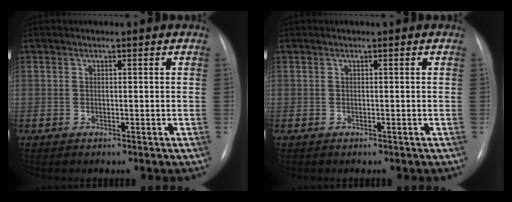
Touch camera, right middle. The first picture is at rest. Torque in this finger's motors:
{"motor_torque": [-0.33, -0.04, 0.10, 0.01]}